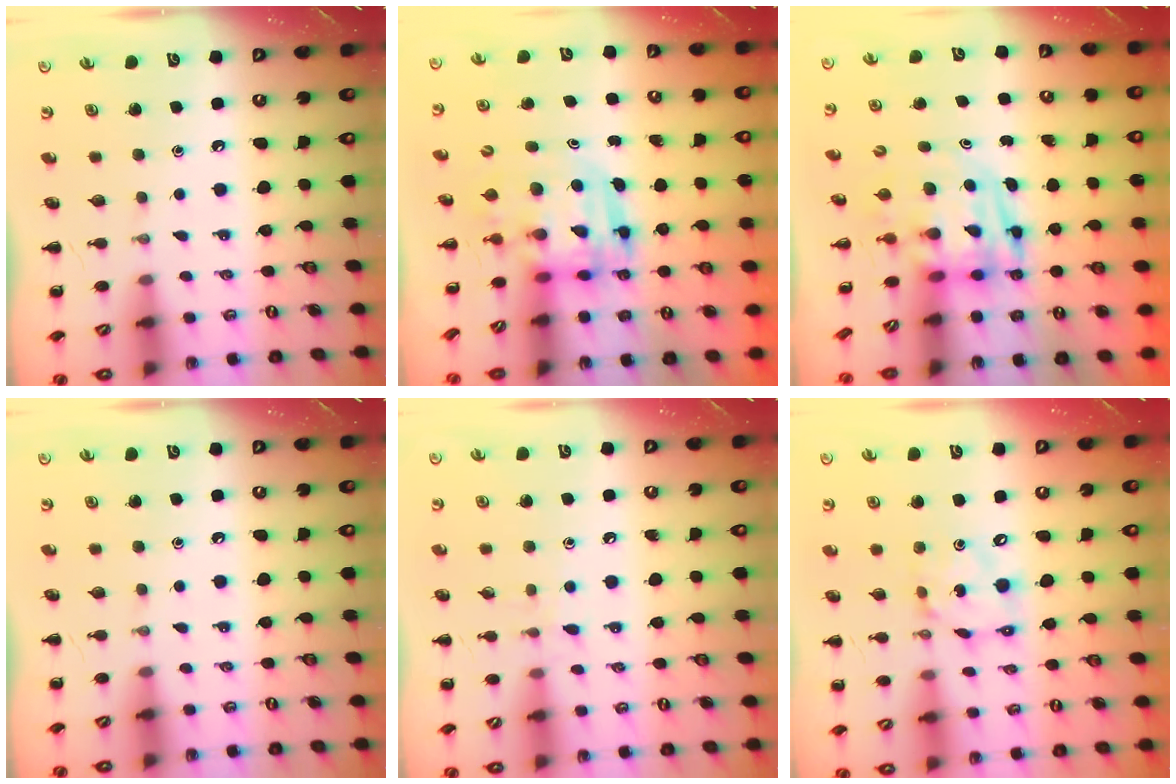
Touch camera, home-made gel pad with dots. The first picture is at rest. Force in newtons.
{"total": 3.7, "press": 3.6, "slide": 0.7}
{"total": 3.3, "press": 3.2, "slide": 0.7}
{"total": 0.0}
{"total": 6.5, "press": 6.1, "slide": 2.1}
{"total": 8.6, "press": 8.4, "slide": 1.9}